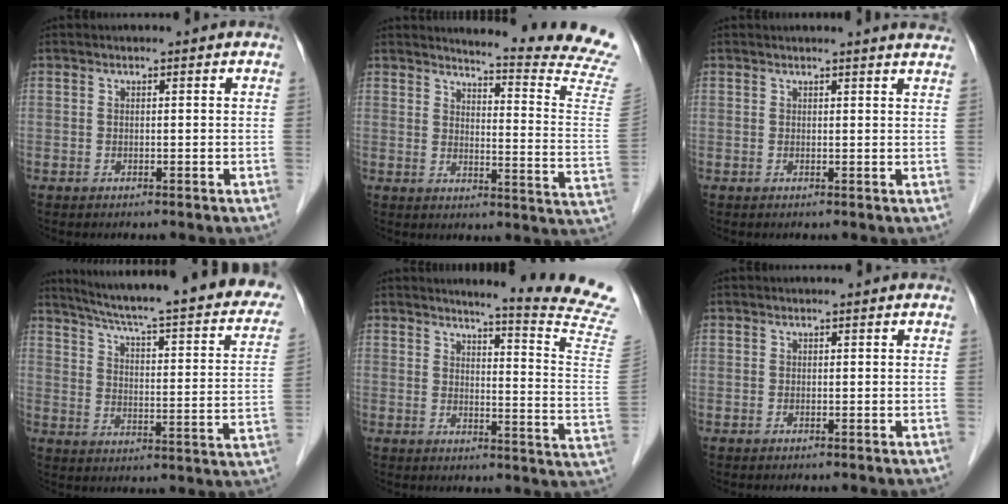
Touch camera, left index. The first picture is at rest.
{"total": 16.6, "force": [16.0, -2.8, 3.7], "torque": [-0.063, -0.158, 0.170]}
{"total": 5.4, "force": [5.2, -0.2, 1.4], "torque": [-0.016, -0.002, 0.037]}
{"total": 29.5, "force": [24.3, 3.5, 16.3], "torque": [-0.235, -0.042, 0.298]}
{"total": 15.8, "force": [14.7, -3.1, 5.0], "torque": [-0.077, -0.136, 0.156]}
{"total": 0.0}